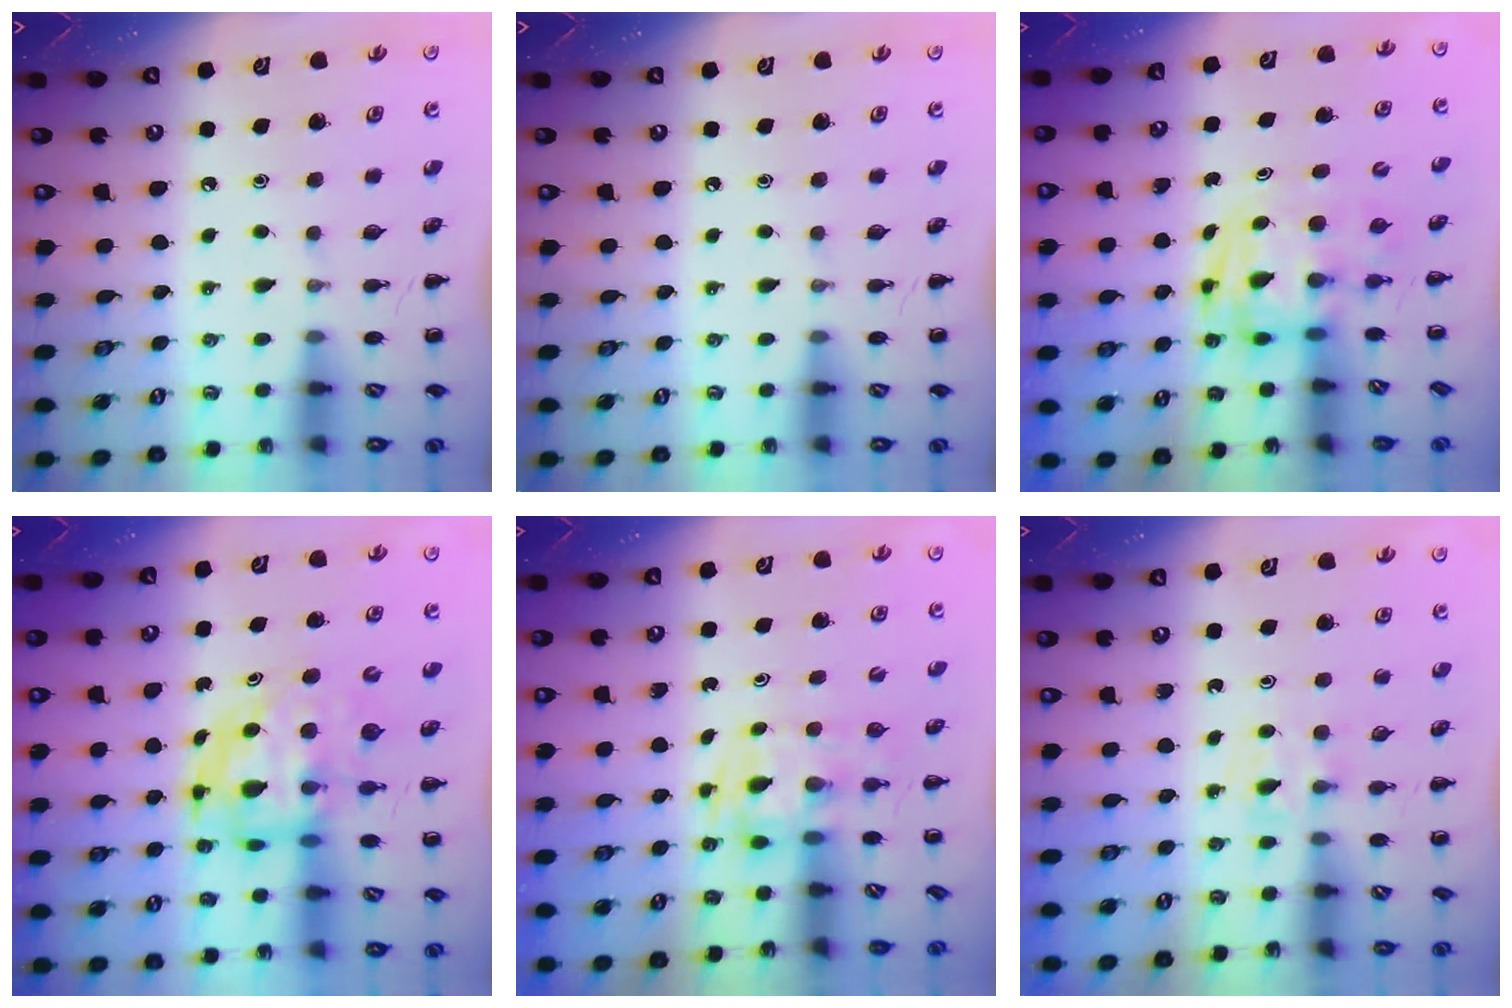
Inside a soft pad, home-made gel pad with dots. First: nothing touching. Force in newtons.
{"total": 0.0}
{"total": 2.6, "press": 2.6, "slide": 0.5}
{"total": 5.9, "press": 5.7, "slide": 1.6}
{"total": 2.8, "press": 2.5, "slide": 1.3}
{"total": 2.8, "press": 2.5, "slide": 1.1}